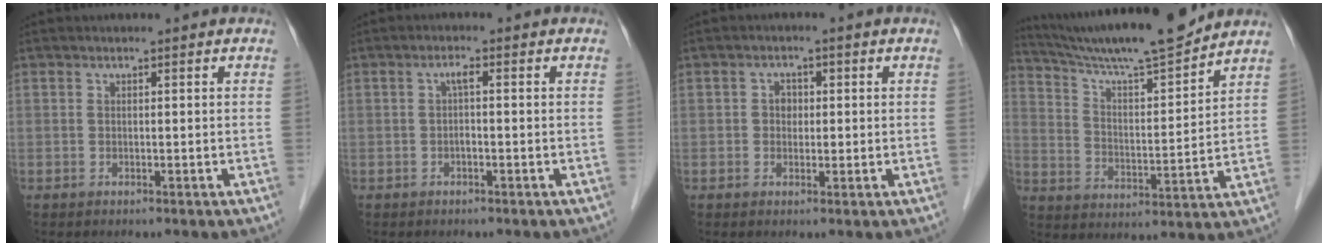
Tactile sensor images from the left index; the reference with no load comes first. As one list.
[{"total": 1.6, "force": [-0.2, 0.4, 1.6], "torque": [-0.030, 0.007, -0.003]}, {"total": 2.3, "force": [0.1, 1.9, 1.3], "torque": [-0.020, 0.009, 0.002]}, {"total": 16.3, "force": [14.8, 0.3, 6.7], "torque": [-0.121, 0.000, 0.242]}]